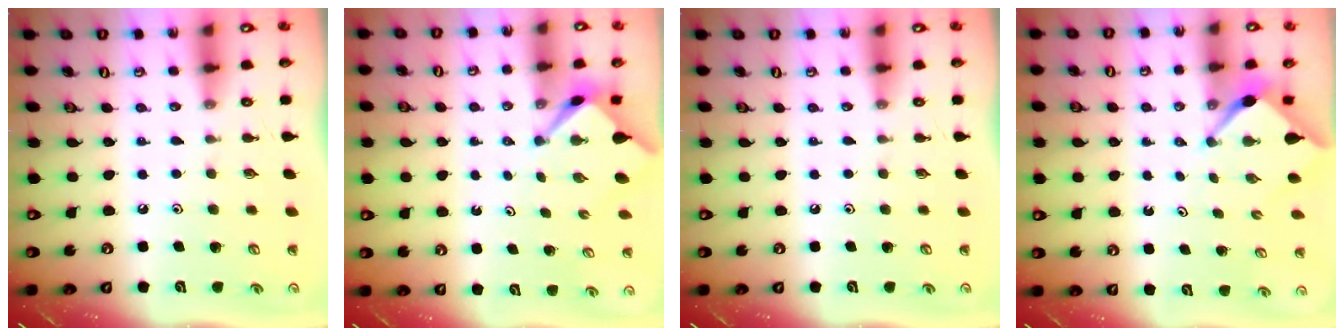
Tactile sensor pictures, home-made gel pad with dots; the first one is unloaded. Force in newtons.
{"total": 2.7, "press": 2.7, "slide": 0.3}
{"total": 0.0}
{"total": 2.4, "press": 2.4, "slide": 0.1}